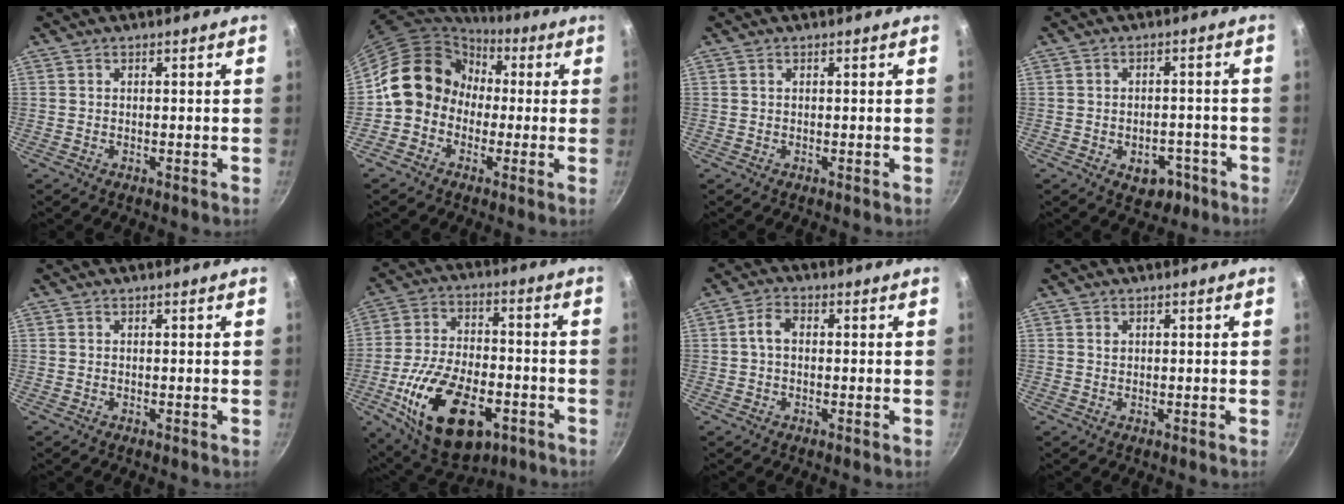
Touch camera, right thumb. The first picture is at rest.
{"total": 13.0, "force": [-0.1, 11.5, 6.2], "torque": [-0.060, 0.036, -0.021]}
{"total": 0.0}
{"total": 6.0, "force": [-2.8, 4.1, 3.4], "torque": [-0.020, 0.021, -0.027]}
{"total": 0.0}
{"total": 21.6, "force": [-8.3, 11.7, 16.1], "torque": [-0.269, 0.024, -0.133]}
{"total": 3.5, "force": [0.1, 2.4, 2.6], "torque": [-0.048, 0.013, -0.003]}
{"total": 0.6, "force": [0.3, 0.5, 0.3], "torque": [-0.003, 0.000, 0.005]}